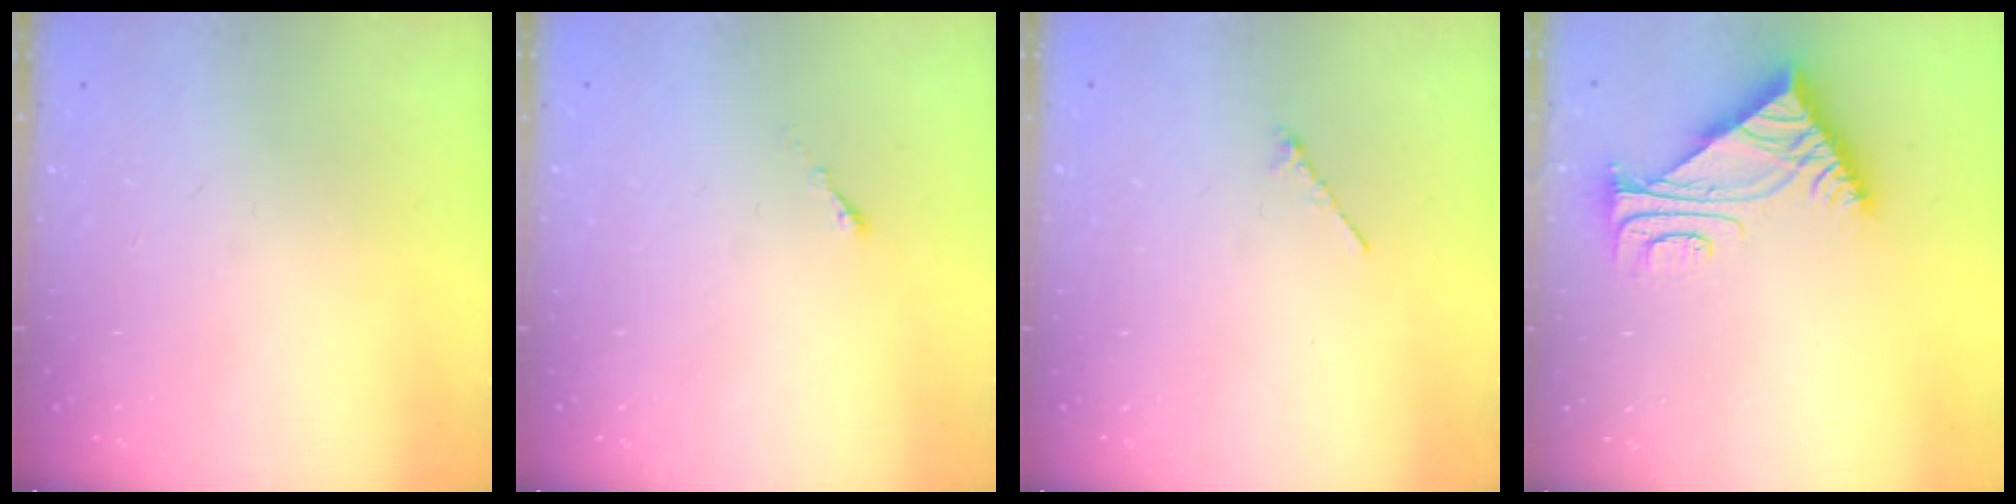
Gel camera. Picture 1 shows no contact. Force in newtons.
{"total": 0.0}
{"total": 0.8, "press": 0.7, "slide": 0.4}
{"total": 7.0, "press": 7.0, "slide": 0.2}